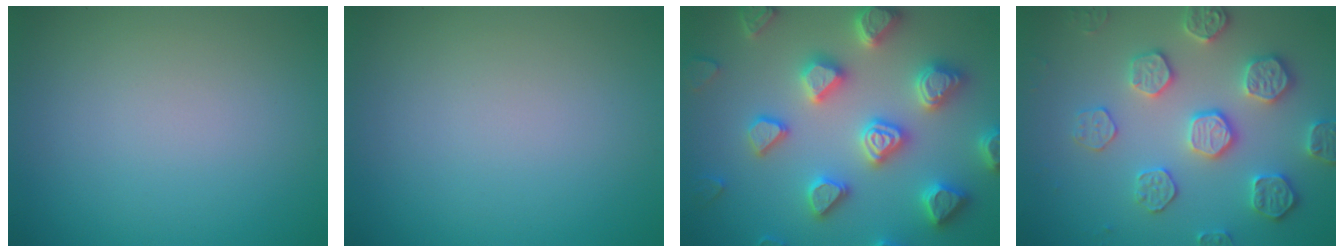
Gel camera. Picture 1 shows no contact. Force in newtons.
{"total": 0.0}
{"total": 7.3, "press": 7.1, "slide": 1.7}
{"total": 4.8, "press": 4.6, "slide": 1.2}